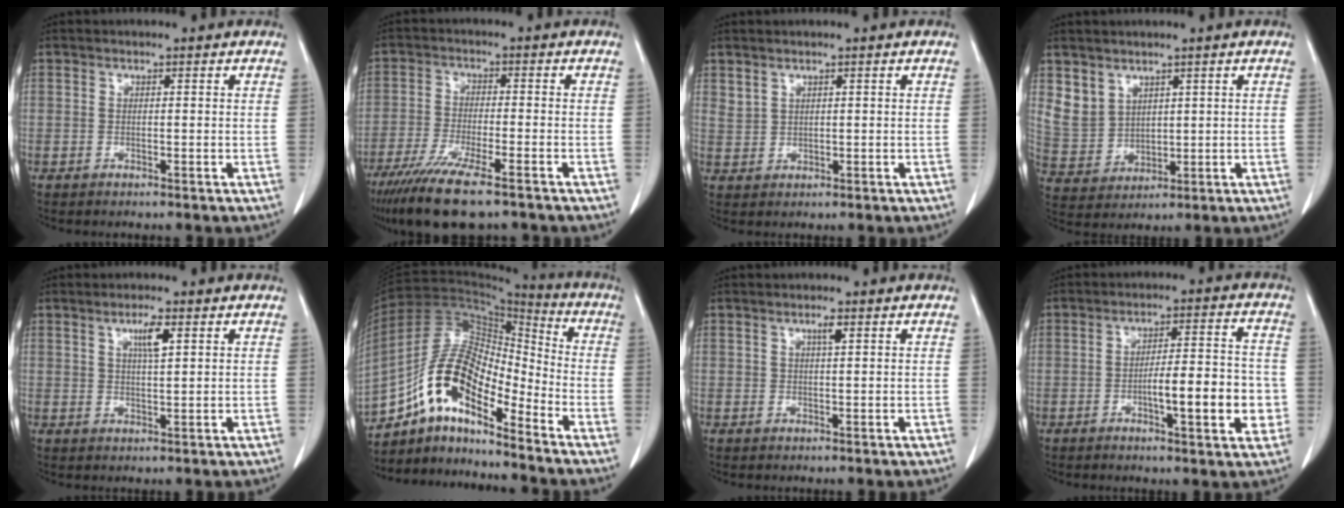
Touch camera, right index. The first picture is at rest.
{"total": 12.3, "force": [-9.0, 1.6, 8.2], "torque": [-0.148, -0.033, -0.148]}
{"total": 1.8, "force": [1.6, 0.9, 0.4], "torque": [0.001, 0.002, 0.037]}
{"total": 6.0, "force": [3.7, 4.5, 1.3], "torque": [-0.034, 0.008, 0.096]}
{"total": 3.5, "force": [1.6, 0.3, 3.1], "torque": [-0.056, -0.001, 0.027]}
{"total": 14.0, "force": [-9.3, 4.3, 9.5], "torque": [-0.182, 0.038, -0.168]}
{"total": 1.4, "force": [0.7, 0.0, 1.2], "torque": [-0.022, -0.001, 0.011]}
{"total": 10.2, "force": [-2.5, 2.0, 9.7], "torque": [-0.146, 0.011, -0.036]}